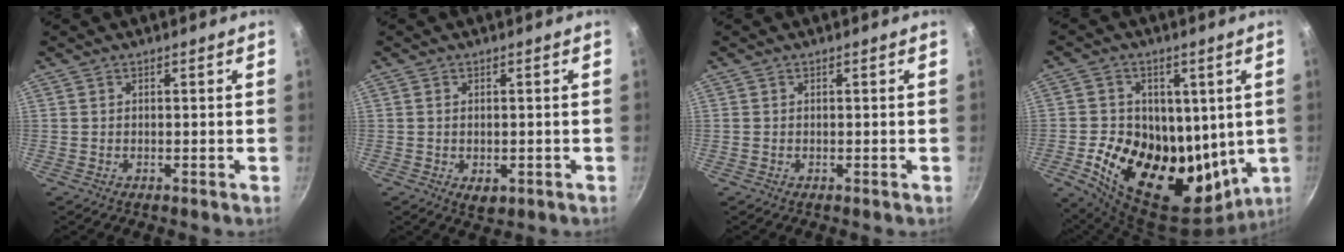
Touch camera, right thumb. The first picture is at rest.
{"total": 3.0, "force": [-0.8, 1.9, 2.2], "torque": [-0.032, -0.009, -0.008]}
{"total": 0.0}
{"total": 21.7, "force": [0.2, 15.0, 15.6], "torque": [-0.236, -0.036, 0.020]}